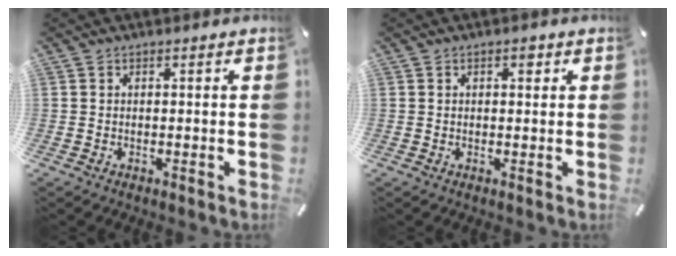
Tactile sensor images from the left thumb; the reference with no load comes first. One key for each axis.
{"total": 2.0, "fx": 0.7, "fy": 1.2, "fz": 1.4, "tx": -0.013, "ty": 0.000, "tz": 0.008}